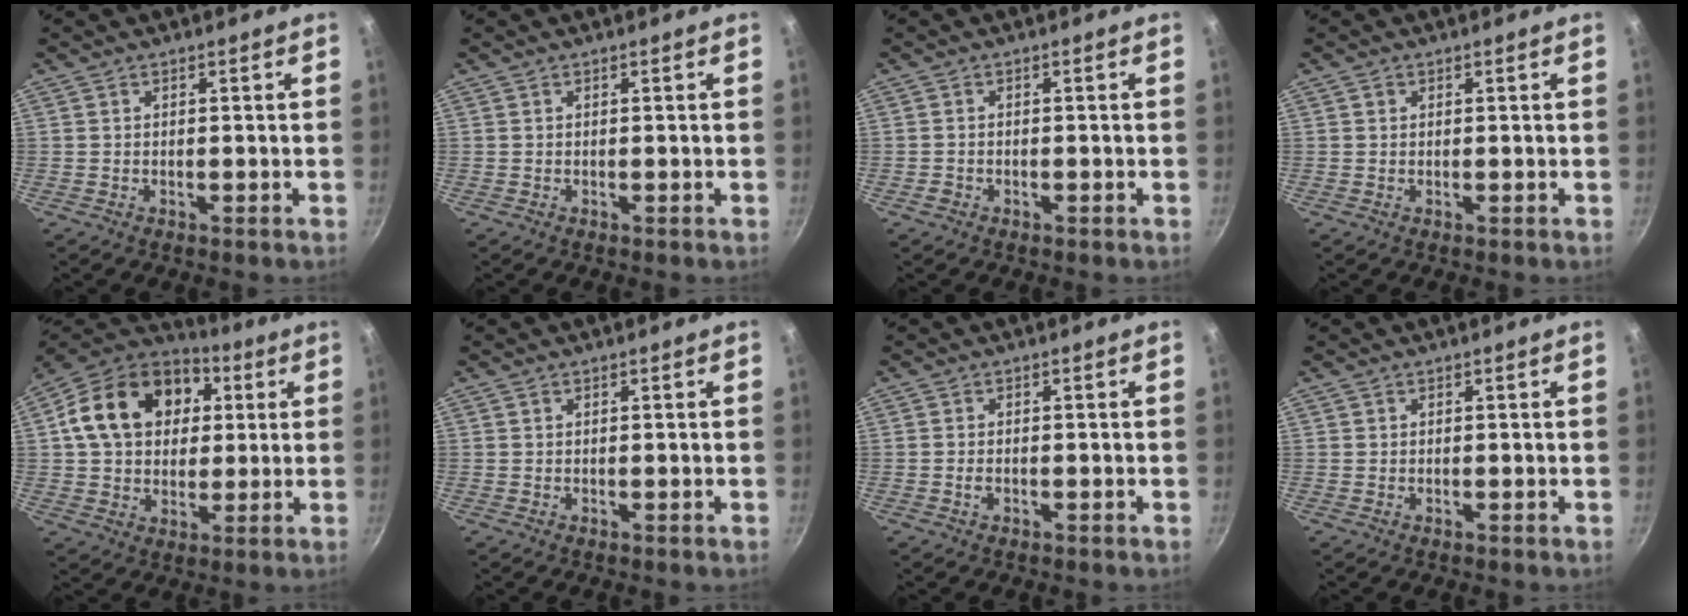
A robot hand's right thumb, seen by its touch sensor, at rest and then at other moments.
{"total": 0.0}
{"total": 1.2, "force": [-0.7, 0.8, 0.4], "torque": [-0.012, 0.008, -0.013]}
{"total": 0.6, "force": [0.2, 0.5, 0.2], "torque": [-0.005, 0.002, 0.004]}
{"total": 20.9, "force": [4.7, 15.8, 12.8], "torque": [-0.201, 0.024, 0.069]}
{"total": 0.0}
{"total": 1.1, "force": [-0.4, 0.7, 0.8], "torque": [-0.019, 0.003, -0.010]}
{"total": 0.0}